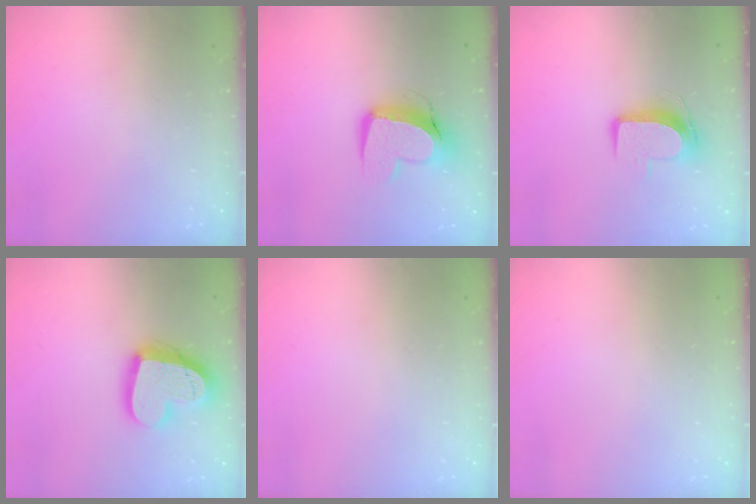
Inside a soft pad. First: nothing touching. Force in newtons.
{"total": 13.0, "press": 12.9, "slide": 1.7}
{"total": 9.3, "press": 9.2, "slide": 0.9}
{"total": 21.4, "press": 21.3, "slide": 2.1}
{"total": 0.0}
{"total": 0.0}